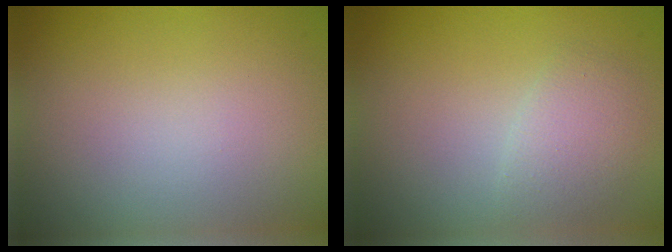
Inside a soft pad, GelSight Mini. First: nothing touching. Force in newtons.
{"total": 2.0, "press": 2.0, "slide": 0.1}